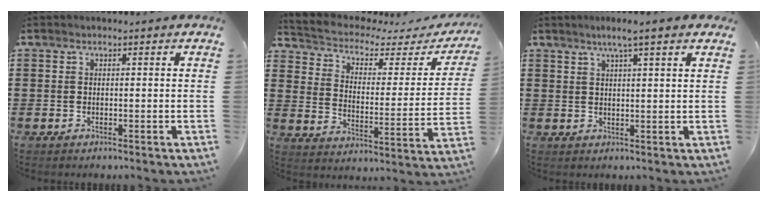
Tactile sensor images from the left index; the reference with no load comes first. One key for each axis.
{"total": 3.1, "fx": 2.2, "fy": 1.5, "fz": 1.6, "tx": -0.048, "ty": -0.023, "tz": 0.027}
{"total": 3.6, "fx": 2.6, "fy": -0.4, "fz": 2.4, "tx": -0.053, "ty": 0.001, "tz": 0.045}